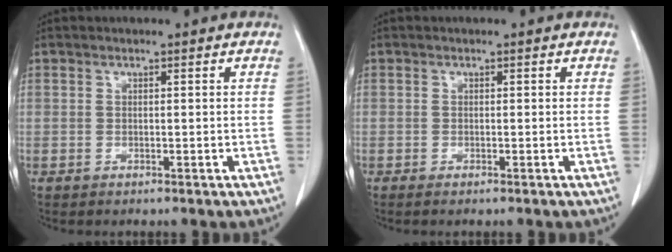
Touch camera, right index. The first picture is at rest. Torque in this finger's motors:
{"motor_torque": [-0.11, 0.13, 0.05, 0.01]}